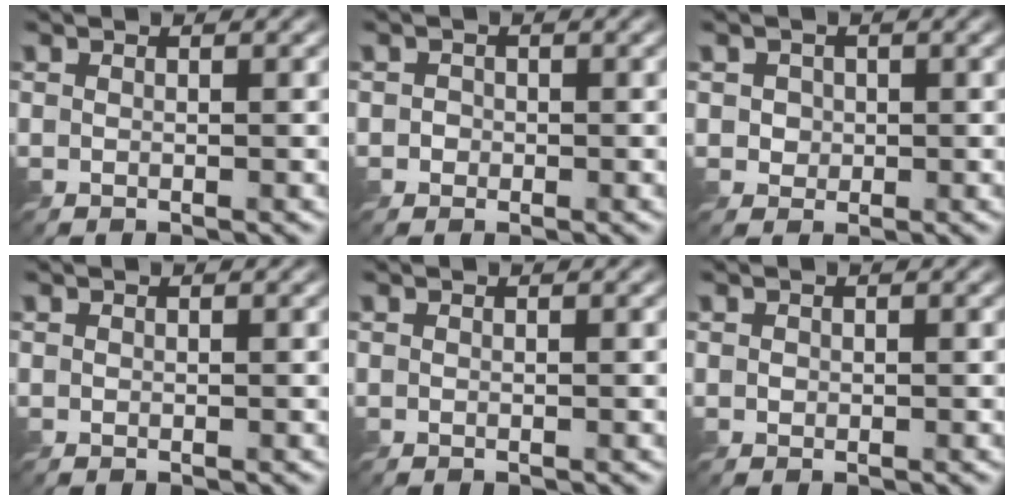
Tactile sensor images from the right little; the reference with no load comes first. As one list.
[{"total": 1.1, "force": [-0.3, 1.1, 0.1], "torque": [0.004, -0.003, -0.006]}, {"total": 1.8, "force": [0.2, 1.7, 0.6], "torque": [-0.022, -0.002, 0.017]}, {"total": 0.0}, {"total": 0.0}, {"total": 0.6, "force": [0.1, 0.5, 0.1], "torque": [-0.001, -0.002, 0.003]}]